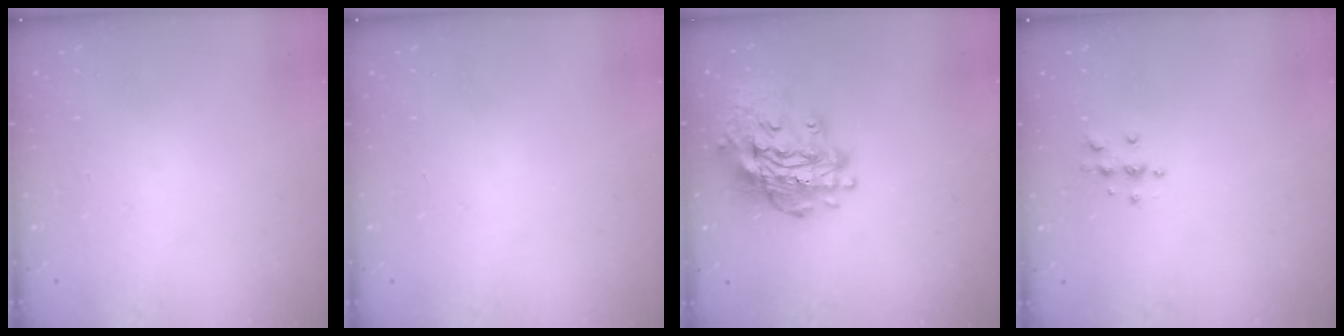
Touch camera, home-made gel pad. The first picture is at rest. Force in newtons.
{"total": 0.0}
{"total": 19.1, "press": 19.0, "slide": 1.9}
{"total": 4.7, "press": 4.6, "slide": 0.5}